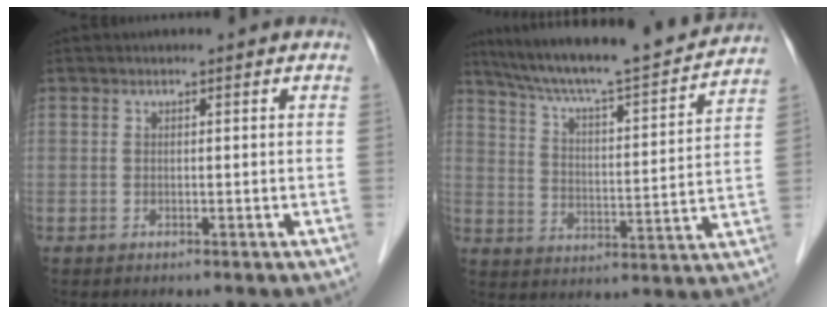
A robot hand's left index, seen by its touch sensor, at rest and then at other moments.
{"total": 19.9, "force": [18.0, 0.9, 8.4], "torque": [-0.142, -0.005, 0.266]}